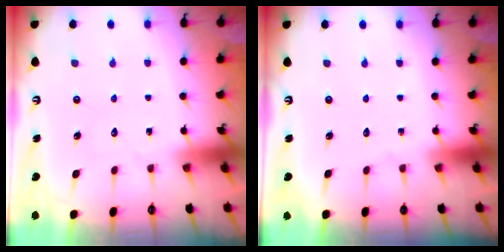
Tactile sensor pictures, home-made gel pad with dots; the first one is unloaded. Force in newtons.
{"total": 0.0}